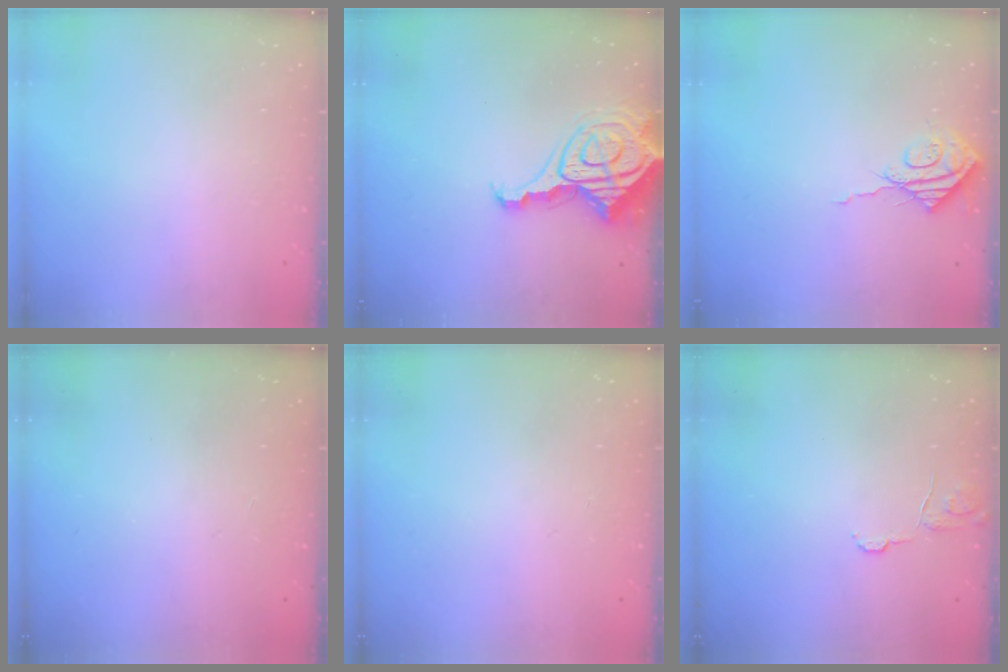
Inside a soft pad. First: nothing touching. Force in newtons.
{"total": 13.0, "press": 12.9, "slide": 1.4}
{"total": 7.3, "press": 7.3, "slide": 0.6}
{"total": 0.0}
{"total": 0.0}
{"total": 6.0, "press": 6.0, "slide": 0.4}